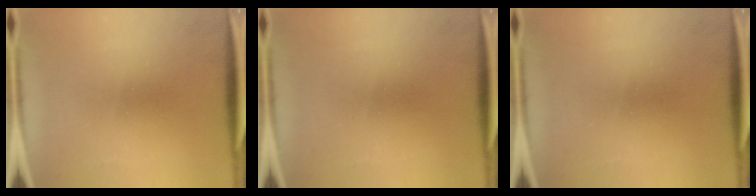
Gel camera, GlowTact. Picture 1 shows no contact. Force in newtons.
{"total": 0.0}
{"total": 0.0}